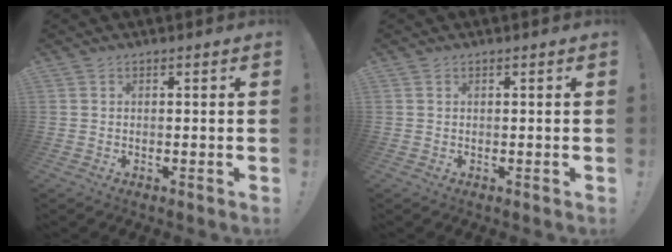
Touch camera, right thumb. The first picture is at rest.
{"total": 0.0}